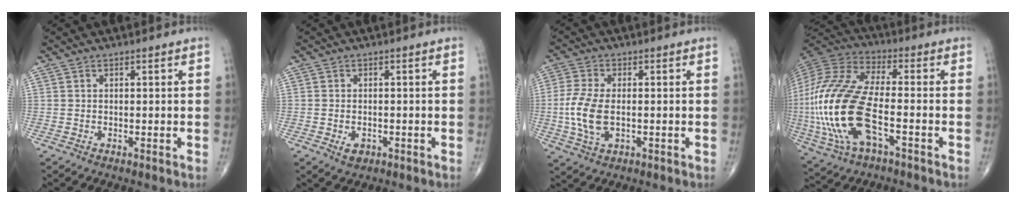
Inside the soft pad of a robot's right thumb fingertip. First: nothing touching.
{"total": 2.4, "force": [-0.9, 1.7, 1.5], "torque": [-0.017, 0.002, -0.008]}
{"total": 8.6, "force": [-0.9, 4.7, 7.1], "torque": [-0.161, -0.001, -0.017]}
{"total": 25.3, "force": [-6.0, 11.0, 22.0], "torque": [-0.539, 0.002, -0.106]}